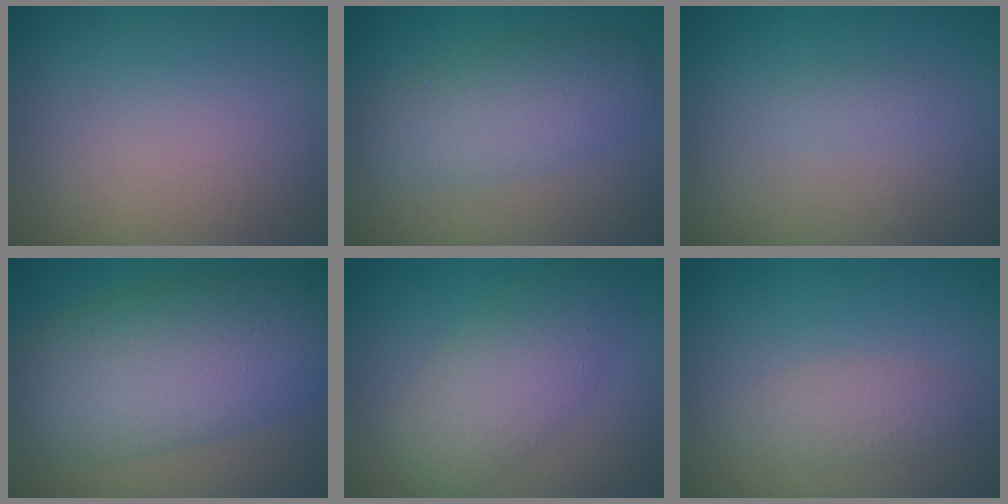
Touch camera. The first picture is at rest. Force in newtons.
{"total": 4.5, "press": 4.5, "slide": 0.1}
{"total": 0.8, "press": 0.8, "slide": 0.1}
{"total": 10.1, "press": 10.1, "slide": 0.5}
{"total": 4.8, "press": 4.8, "slide": 0.1}
{"total": 1.7, "press": 1.7, "slide": 0.1}